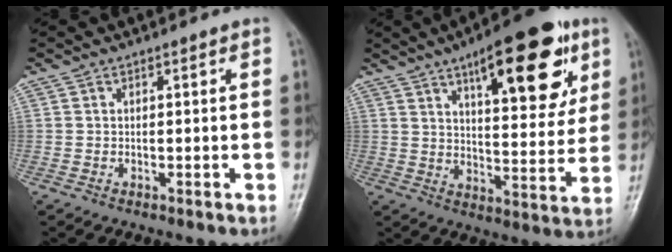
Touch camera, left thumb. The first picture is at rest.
{"total": 20.5, "force": [10.1, 7.6, 16.1], "torque": [-0.187, -0.034, 0.147]}